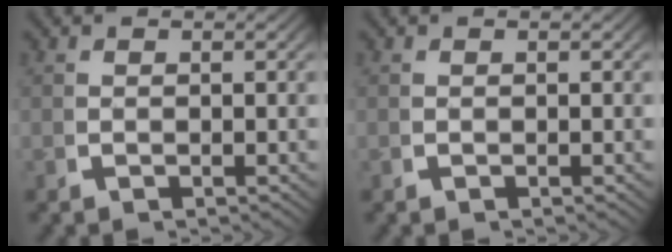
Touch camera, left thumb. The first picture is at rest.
{"total": 0.0}